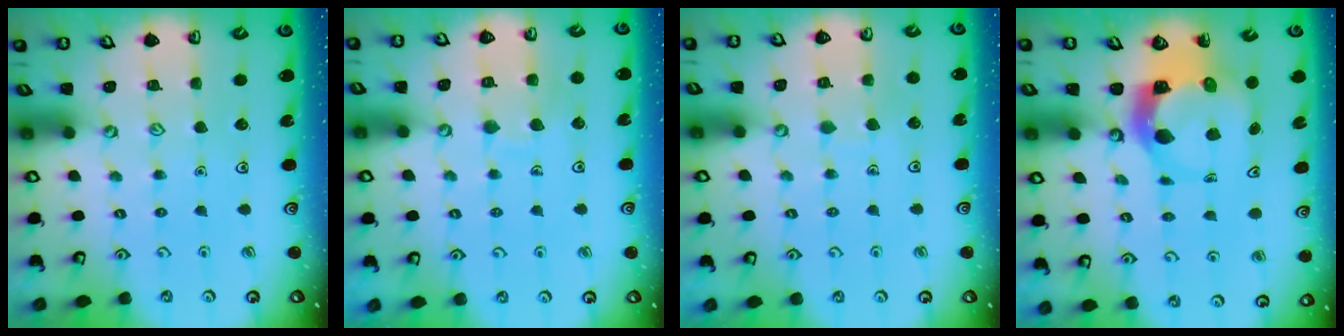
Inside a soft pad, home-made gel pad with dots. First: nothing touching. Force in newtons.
{"total": 6.7, "press": 6.6, "slide": 0.7}
{"total": 2.9, "press": 2.9, "slide": 0.2}
{"total": 5.6, "press": 5.5, "slide": 0.6}